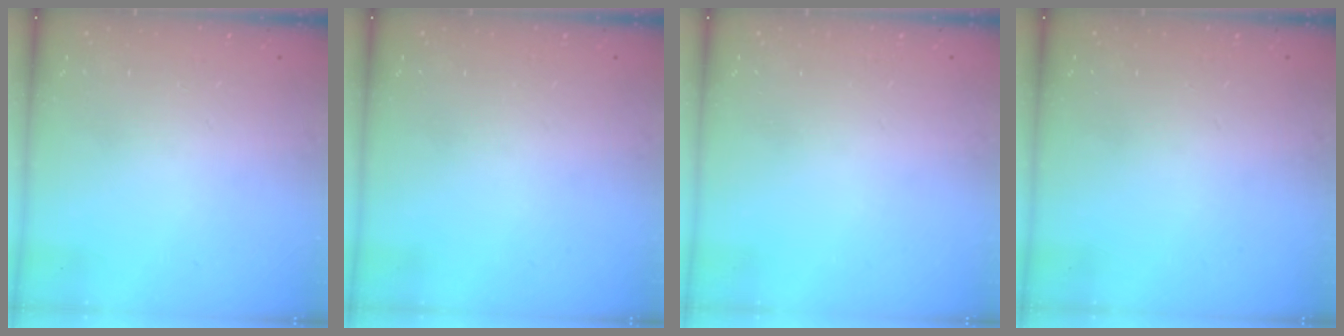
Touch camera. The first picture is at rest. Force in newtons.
{"total": 0.0}
{"total": 0.0}
{"total": 0.0}